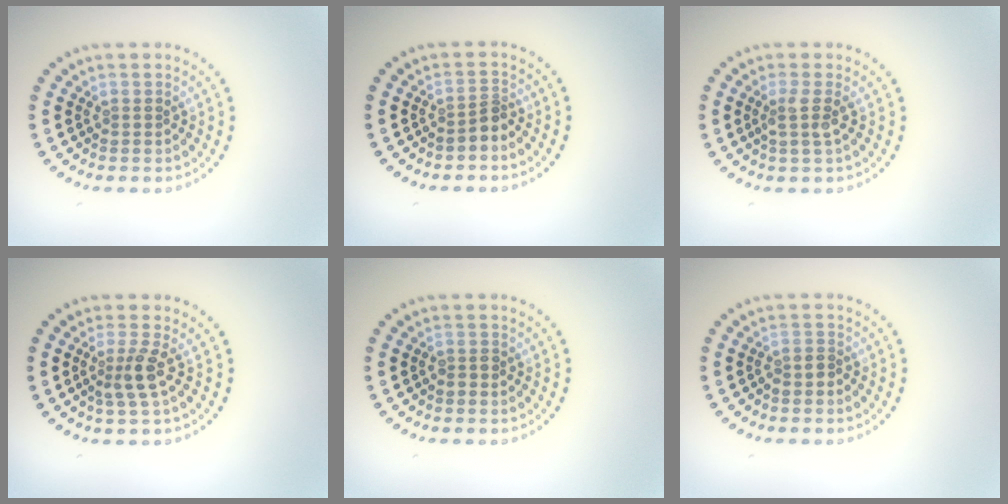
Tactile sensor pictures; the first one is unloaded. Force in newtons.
{"total": 1.8, "press": 1.2, "slide": 1.3}
{"total": 1.8, "press": 1.3, "slide": 1.3}
{"total": 2.4, "press": 1.8, "slide": 1.5}
{"total": 0.9, "press": 0.8, "slide": 0.3}
{"total": 1.1, "press": 0.7, "slide": 0.8}